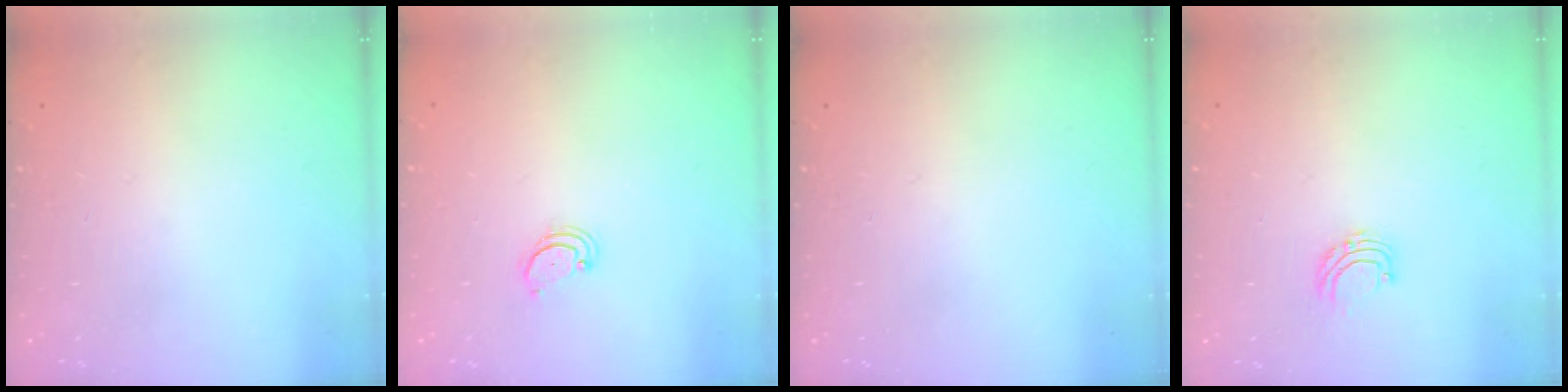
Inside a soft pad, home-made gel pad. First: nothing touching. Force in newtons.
{"total": 2.6, "press": 2.5, "slide": 0.5}
{"total": 0.0}
{"total": 5.2, "press": 5.1, "slide": 0.5}